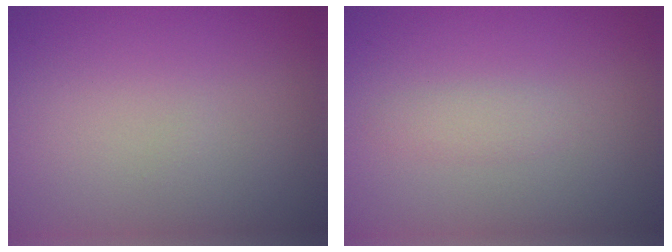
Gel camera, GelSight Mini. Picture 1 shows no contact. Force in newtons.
{"total": 1.1, "press": 1.1, "slide": 0.0}